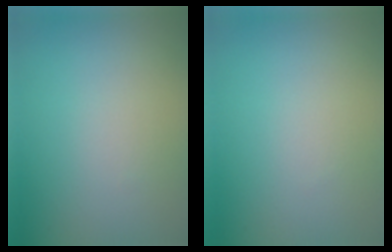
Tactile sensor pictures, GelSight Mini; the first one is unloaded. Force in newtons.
{"total": 0.0}